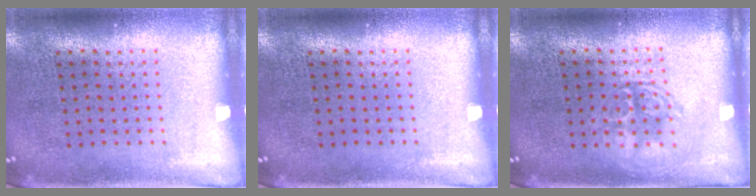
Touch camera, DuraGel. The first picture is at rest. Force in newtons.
{"total": 0.0}
{"total": 1.3, "press": 1.3, "slide": 0.2}